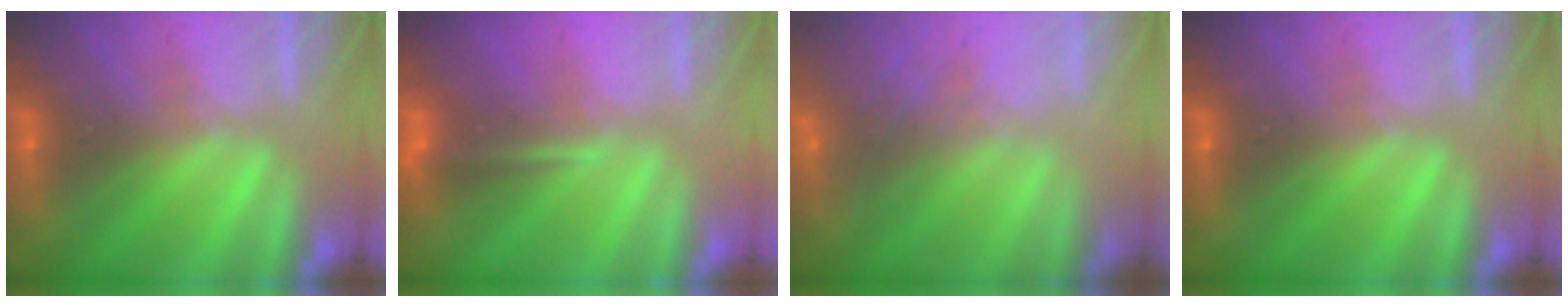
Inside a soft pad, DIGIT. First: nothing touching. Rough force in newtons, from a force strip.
{"total": 1.1}
{"total": 5.7}
{"total": 0.0}